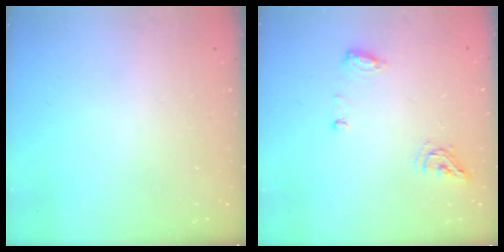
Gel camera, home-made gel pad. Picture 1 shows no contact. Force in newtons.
{"total": 7.4, "press": 7.4, "slide": 1.0}